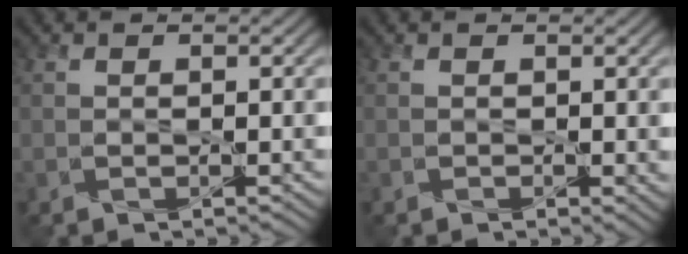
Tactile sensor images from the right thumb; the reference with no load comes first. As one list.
[{"total": 0.8, "force": [0.3, 0.5, 0.5], "torque": [-0.006, -0.001, 0.005]}]